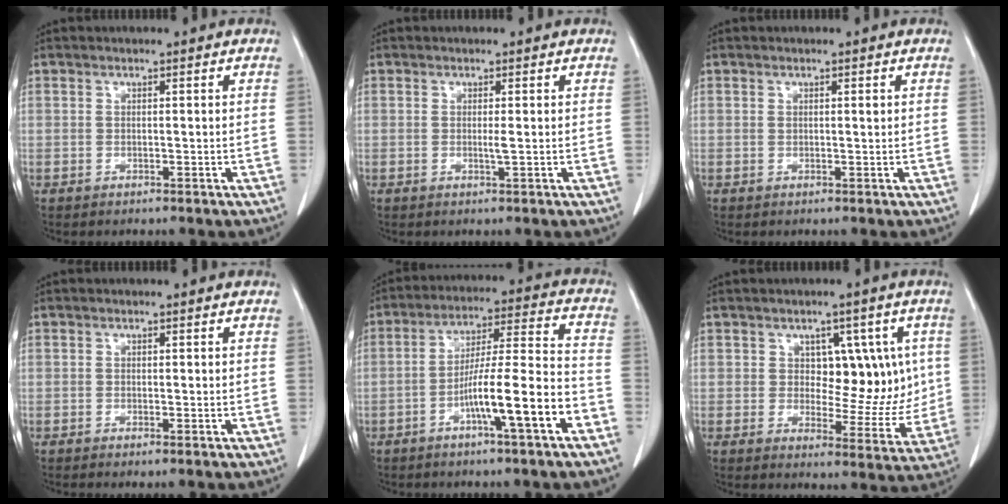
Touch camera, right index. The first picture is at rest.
{"total": 0.9, "force": [0.0, -0.1, 0.9], "torque": [-0.018, -0.002, -0.001]}
{"total": 0.6, "force": [0.2, 0.1, 0.6], "torque": [-0.013, -0.001, 0.005]}
{"total": 0.6, "force": [-0.3, 0.1, 0.6], "torque": [-0.012, -0.002, -0.004]}
{"total": 12.6, "force": [-5.5, 0.1, 11.3], "torque": [-0.190, 0.010, -0.093]}
{"total": 9.0, "force": [1.7, 5.3, 7.0], "torque": [-0.073, 0.013, 0.034]}